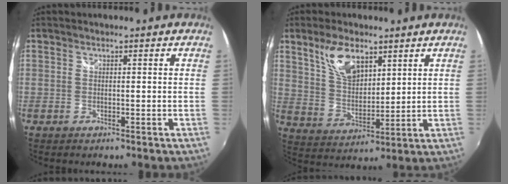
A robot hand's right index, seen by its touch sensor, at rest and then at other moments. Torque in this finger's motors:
{"motor_torque": [0.25, 0.17, 0.29, 0.11]}